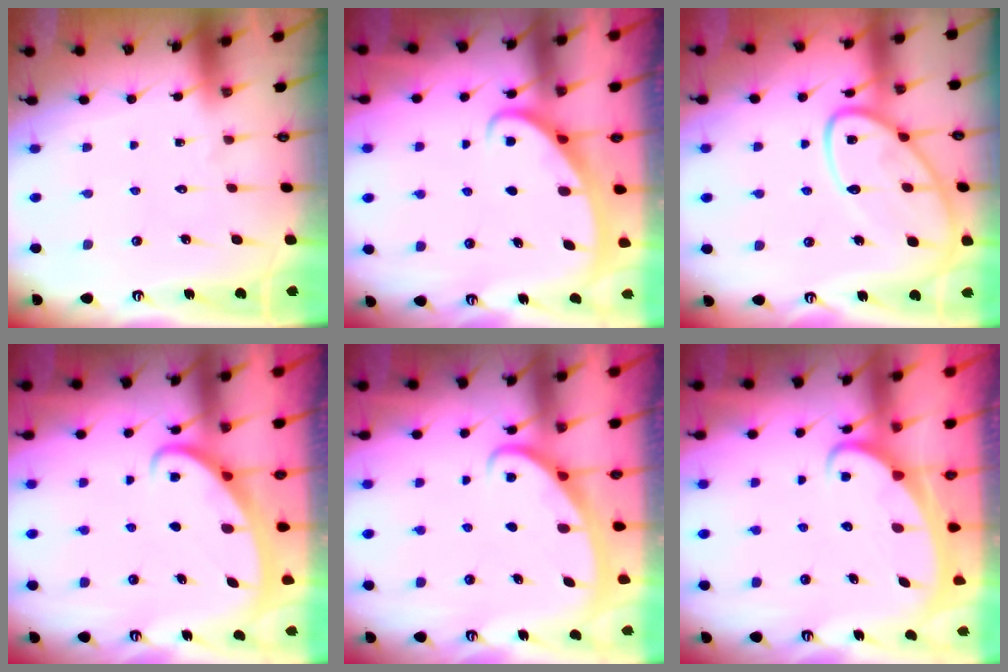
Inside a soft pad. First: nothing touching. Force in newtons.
{"total": 2.5, "press": 2.5, "slide": 0.4}
{"total": 15.3, "press": 15.2, "slide": 1.5}
{"total": 2.5, "press": 2.5, "slide": 0.3}
{"total": 2.8, "press": 2.8, "slide": 0.3}
{"total": 2.8, "press": 2.8, "slide": 0.2}